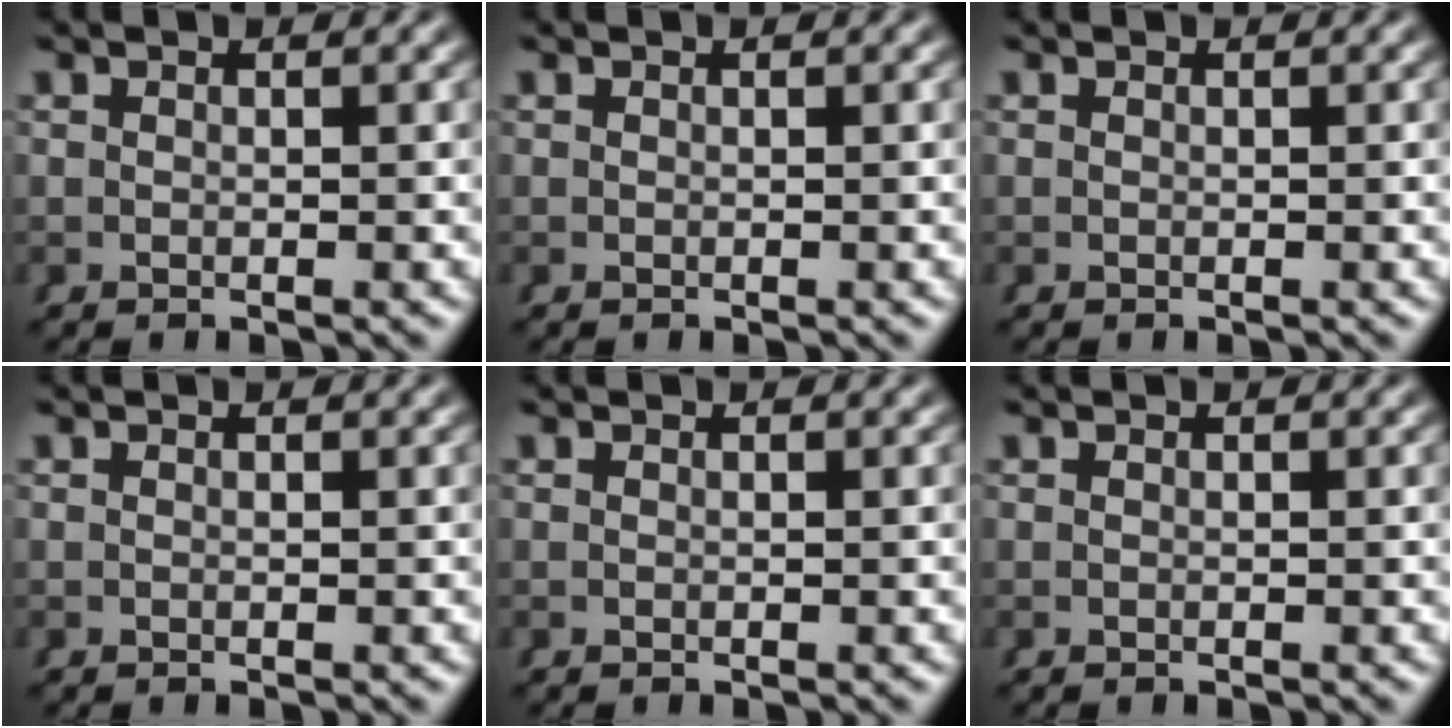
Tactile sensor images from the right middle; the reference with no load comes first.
{"total": 0.0}
{"total": 0.0}
{"total": 0.0}
{"total": 0.0}
{"total": 0.0}